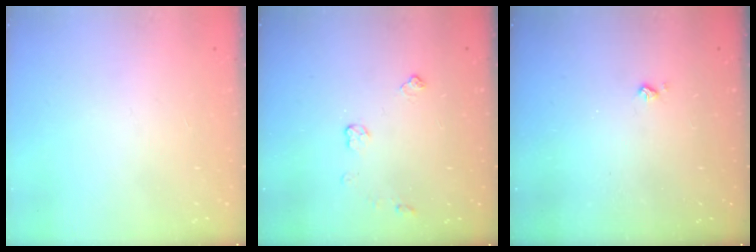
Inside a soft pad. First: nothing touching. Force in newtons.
{"total": 4.5, "press": 4.4, "slide": 0.7}
{"total": 2.7, "press": 2.7, "slide": 0.4}